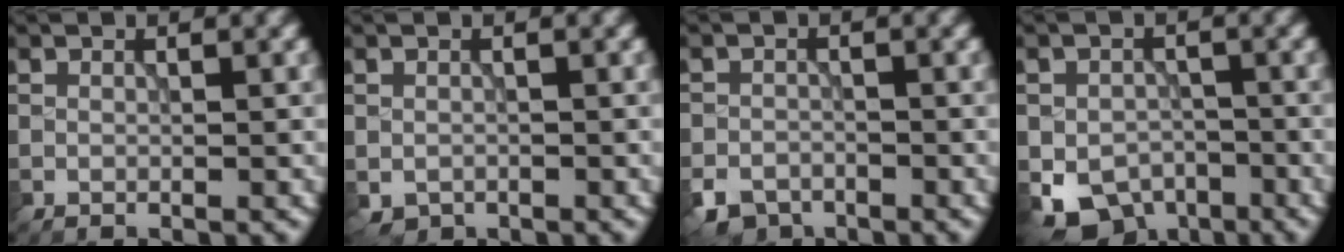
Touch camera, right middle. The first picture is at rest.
{"total": 1.3, "force": [-0.8, 1.0, 0.5], "torque": [-0.009, -0.006, -0.015]}
{"total": 3.8, "force": [-2.7, 2.2, 1.4], "torque": [-0.026, -0.006, -0.057]}
{"total": 6.1, "force": [-3.1, 4.4, 3.0], "torque": [-0.047, -0.019, -0.047]}